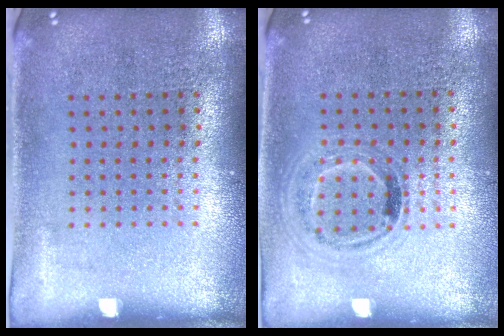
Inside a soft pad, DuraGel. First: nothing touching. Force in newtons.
{"total": 1.0, "press": 0.9, "slide": 0.3}